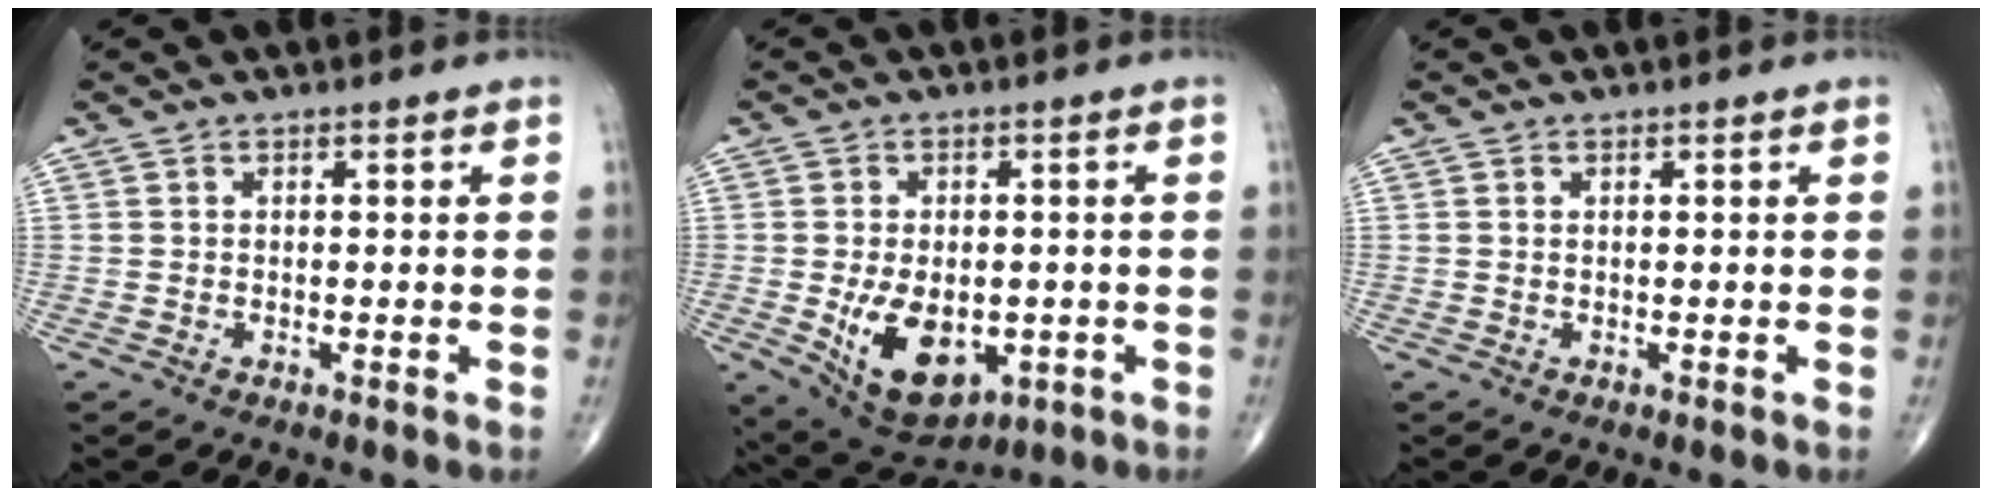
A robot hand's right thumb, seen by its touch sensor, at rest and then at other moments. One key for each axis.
{"total": 12.6, "fx": -2.8, "fy": 7.8, "fz": 9.5, "tx": -0.128, "ty": -0.003, "tz": -0.022}
{"total": 0.0}